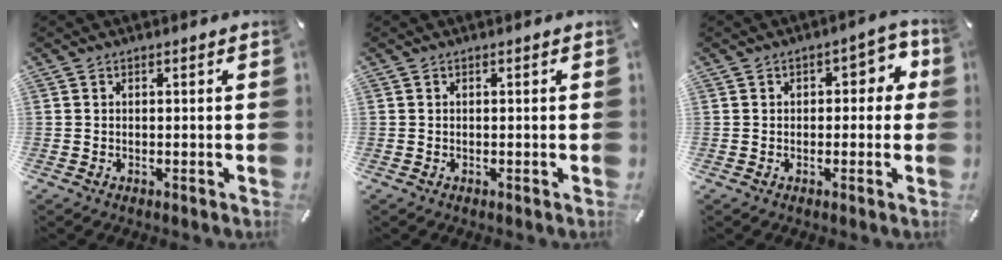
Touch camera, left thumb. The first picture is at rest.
{"total": 0.0}
{"total": 5.4, "force": [0.6, 3.4, 4.2], "torque": [-0.052, 0.004, 0.000]}